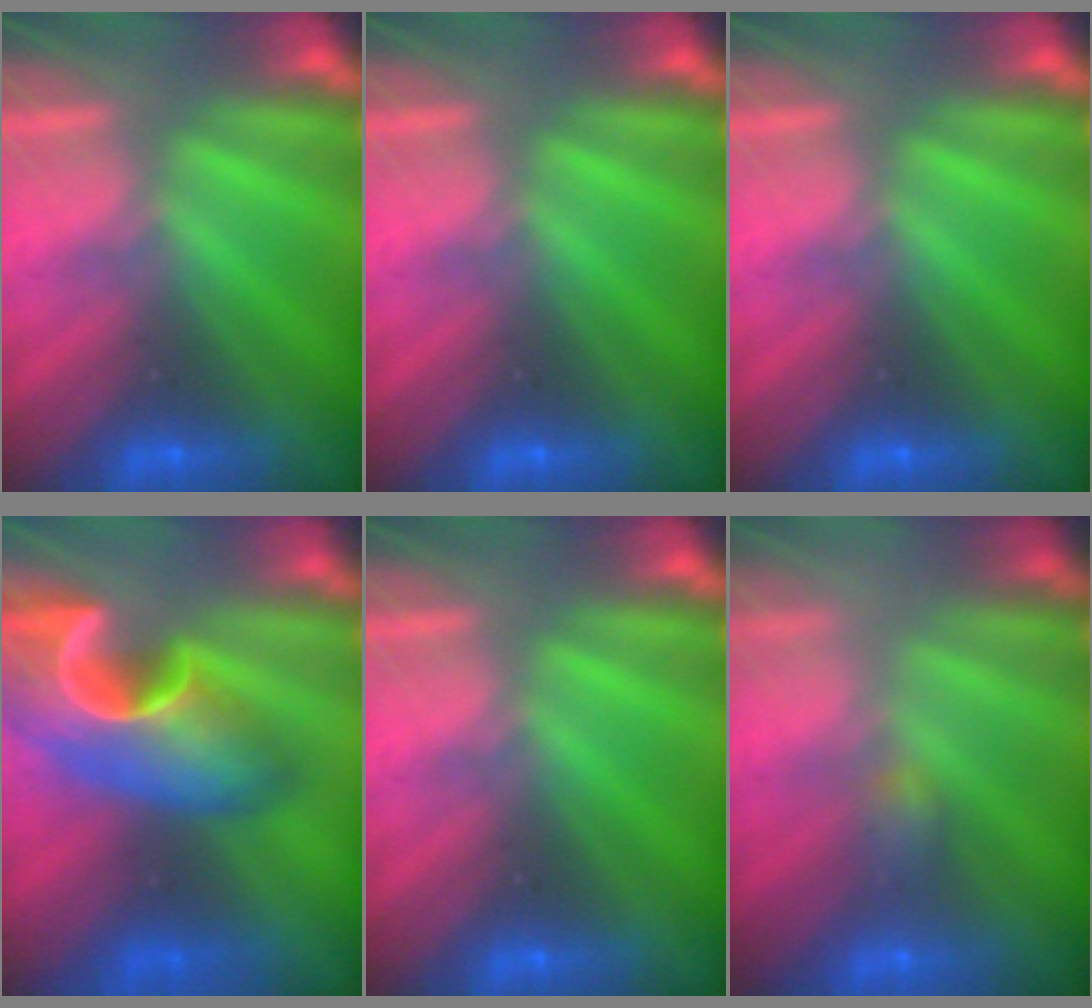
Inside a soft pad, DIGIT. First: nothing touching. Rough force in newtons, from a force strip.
{"total": 0.0}
{"total": 0.0}
{"total": 9.6}
{"total": 0.0}
{"total": 2.2}